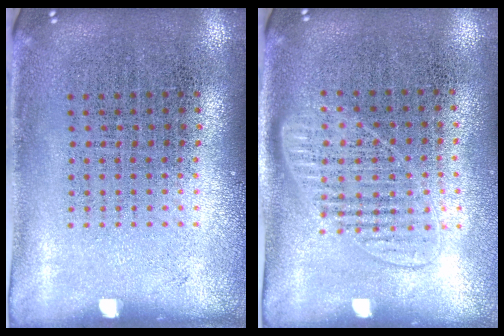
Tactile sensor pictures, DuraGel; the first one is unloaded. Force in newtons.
{"total": 1.3, "press": 1.2, "slide": 0.6}